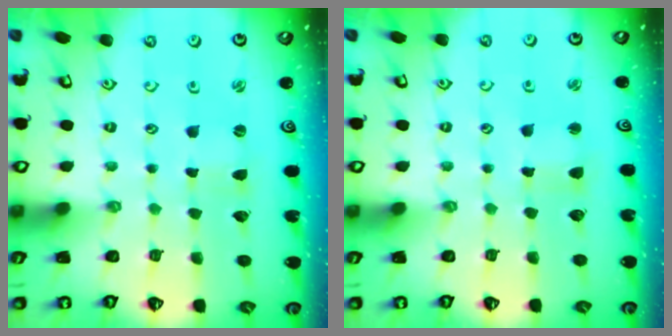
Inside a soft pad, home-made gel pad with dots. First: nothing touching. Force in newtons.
{"total": 1.9, "press": 1.9, "slide": 0.2}